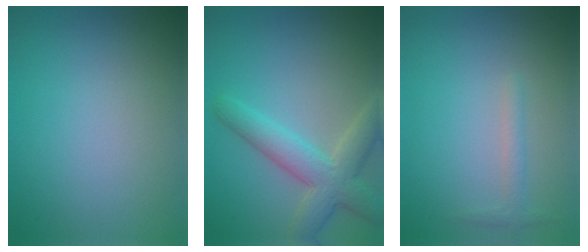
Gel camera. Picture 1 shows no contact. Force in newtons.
{"total": 5.2, "press": 5.2, "slide": 0.4}
{"total": 1.2, "press": 1.2, "slide": 0.0}